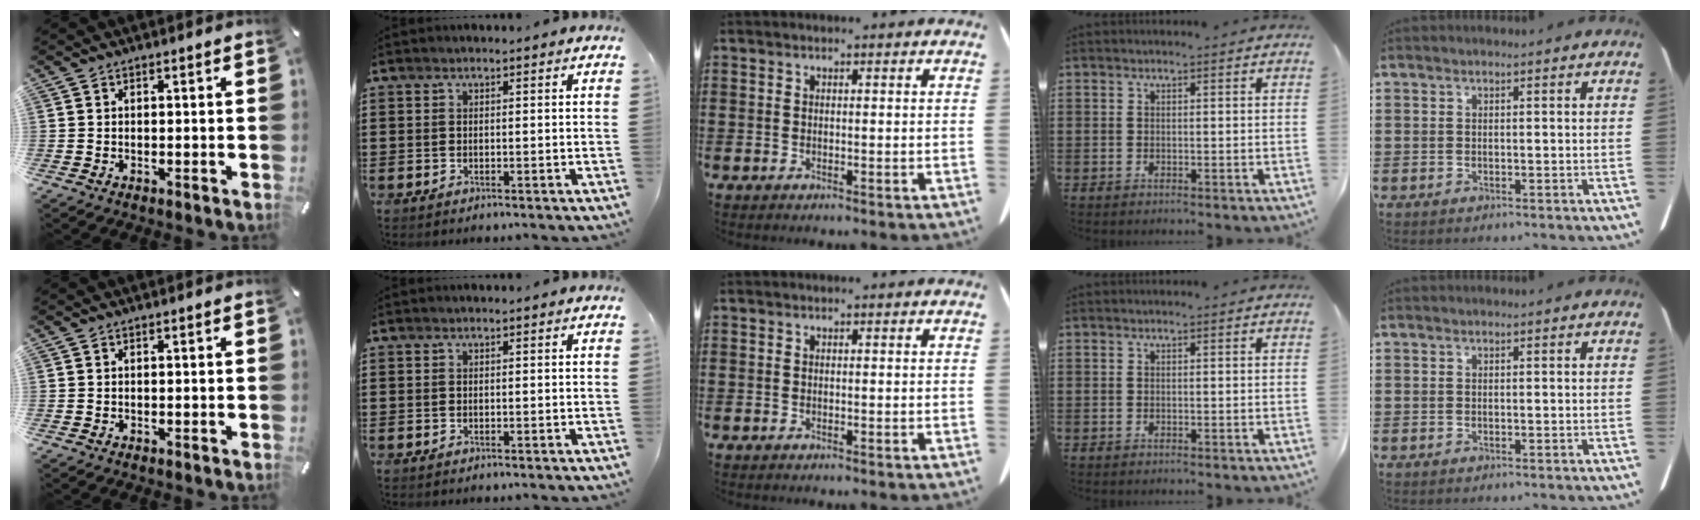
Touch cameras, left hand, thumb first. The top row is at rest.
{}